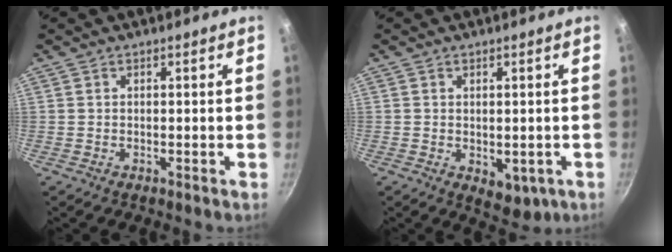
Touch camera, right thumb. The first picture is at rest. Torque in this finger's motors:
{"motor_torque": [-0.29, 0.51, -0.15, 0.15, -0.04]}